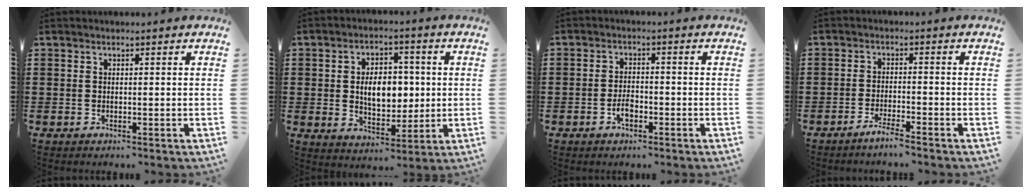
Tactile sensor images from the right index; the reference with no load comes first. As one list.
[{"total": 7.4, "force": [0.6, 4.8, 5.6], "torque": [-0.095, 0.007, 0.004]}, {"total": 2.6, "force": [-1.3, 1.2, 1.8], "torque": [-0.034, 0.006, -0.026]}, {"total": 2.6, "force": [-2.3, -0.3, 1.2], "torque": [-0.026, 0.000, -0.045]}]